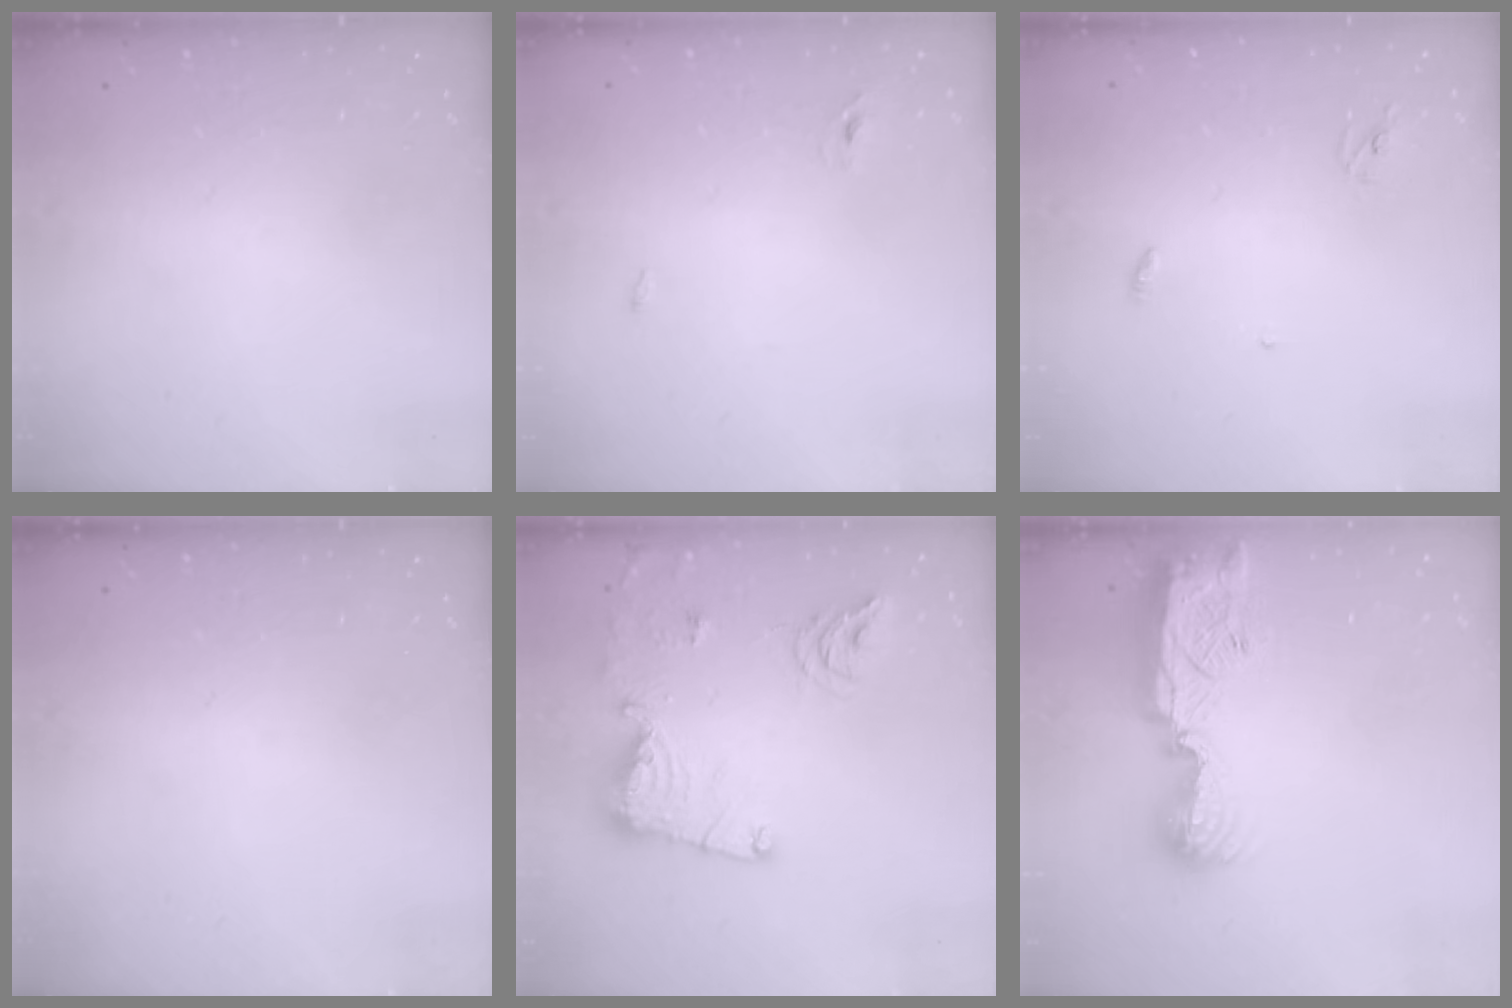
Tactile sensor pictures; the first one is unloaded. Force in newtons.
{"total": 2.3, "press": 2.1, "slide": 1.0}
{"total": 2.8, "press": 2.8, "slide": 0.2}
{"total": 0.0}
{"total": 15.1, "press": 15.0, "slide": 1.5}
{"total": 12.8, "press": 12.7, "slide": 1.1}